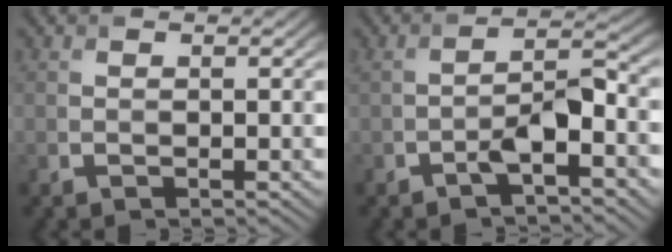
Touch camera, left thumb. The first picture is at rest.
{"total": 4.2, "force": [-2.3, 1.1, 3.3], "torque": [-0.066, 0.010, -0.045]}